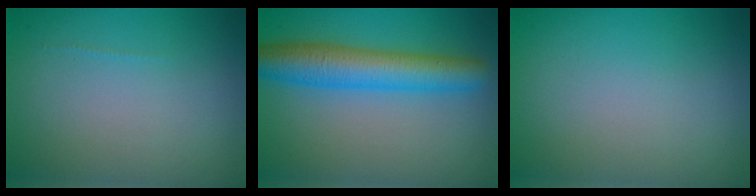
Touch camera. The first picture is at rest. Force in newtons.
{"total": 6.3, "press": 6.3, "slide": 0.2}
{"total": 0.0}